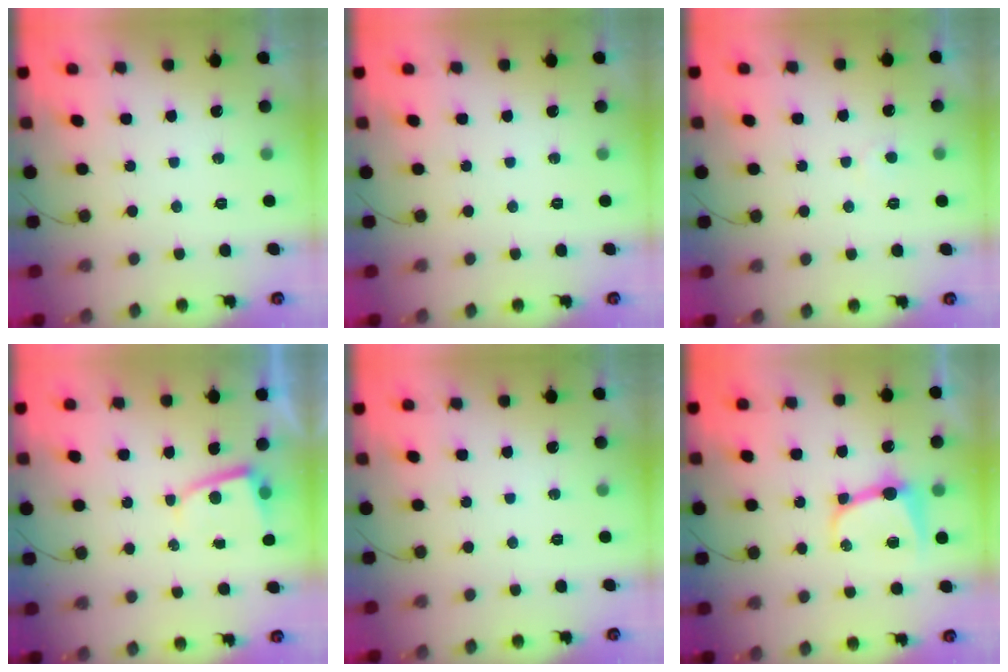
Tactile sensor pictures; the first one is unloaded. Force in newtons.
{"total": 0.0}
{"total": 3.9, "press": 3.9, "slide": 0.5}
{"total": 2.6, "press": 2.6, "slide": 0.3}
{"total": 0.0}
{"total": 8.5, "press": 8.4, "slide": 0.9}